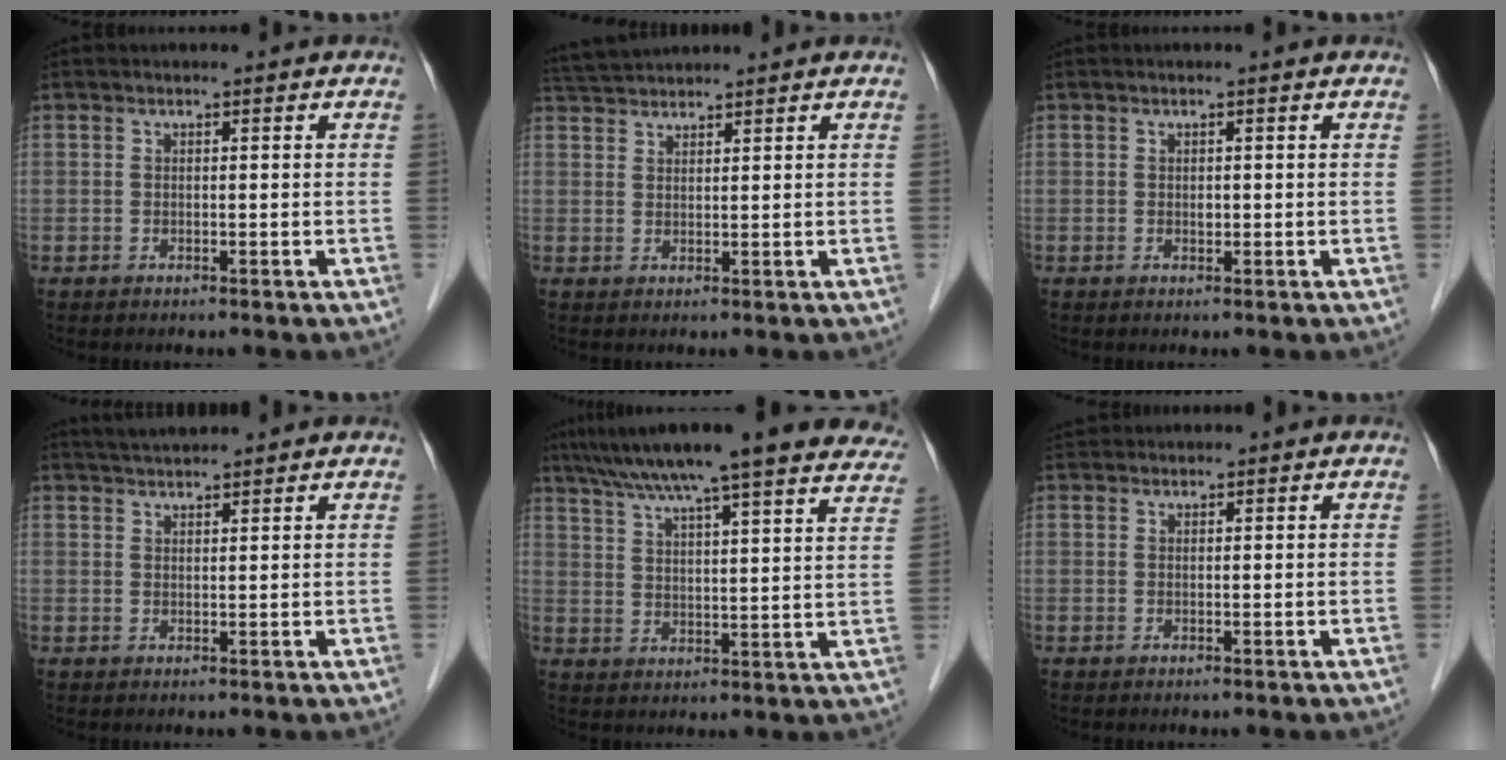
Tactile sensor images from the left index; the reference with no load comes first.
{"total": 4.5, "force": [4.4, 0.0, 0.8], "torque": [-0.021, 0.030, 0.086]}
{"total": 0.5, "force": [-0.1, 0.4, 0.4], "torque": [-0.006, -0.001, -0.002]}
{"total": 3.9, "force": [3.8, 0.0, 1.2], "torque": [-0.020, 0.028, 0.066]}
{"total": 26.8, "force": [22.9, 2.4, 13.8], "torque": [-0.213, -0.007, 0.292]}
{"total": 2.0, "force": [1.9, 0.5, 0.2], "torque": [-0.009, 0.026, 0.036]}